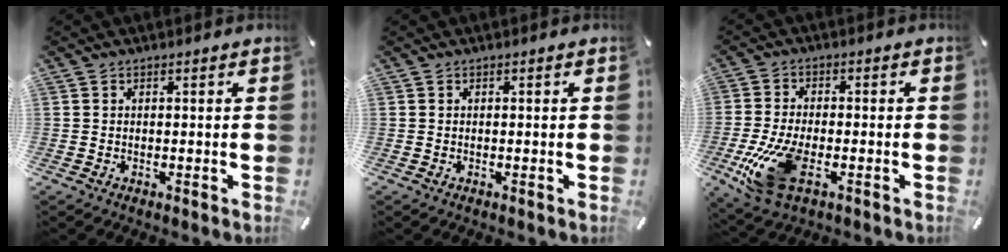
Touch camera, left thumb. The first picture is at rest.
{"total": 0.0}
{"total": 12.4, "force": [-4.1, 6.0, 10.0], "torque": [-0.222, -0.007, -0.070]}